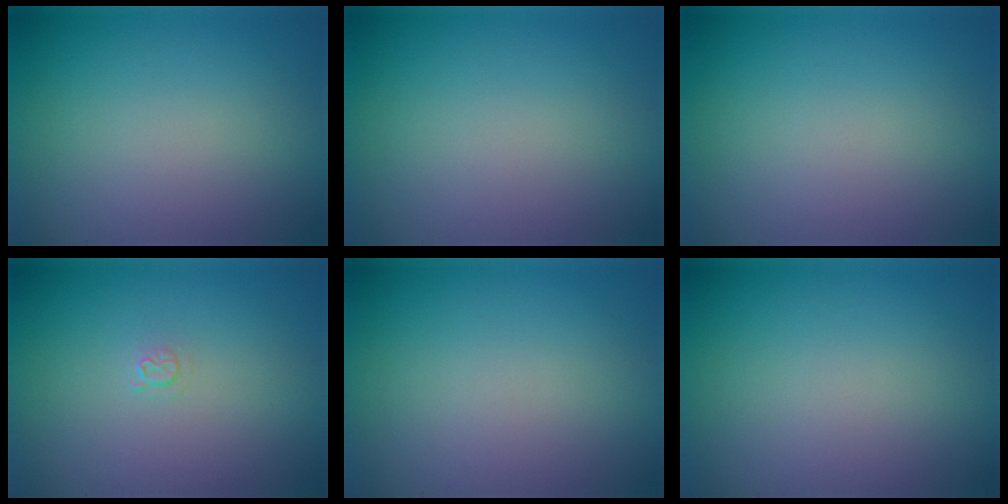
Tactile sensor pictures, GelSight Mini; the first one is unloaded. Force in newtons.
{"total": 0.0}
{"total": 0.0}
{"total": 0.7, "press": 0.3, "slide": 0.6}
{"total": 0.0}
{"total": 0.0}